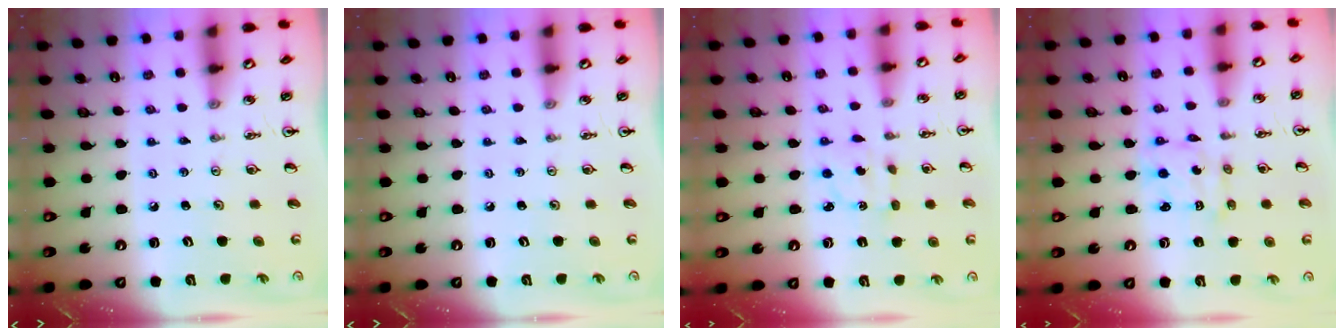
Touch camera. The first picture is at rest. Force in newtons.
{"total": 0.0}
{"total": 2.7, "press": 2.7, "slide": 0.5}
{"total": 2.8, "press": 2.8, "slide": 0.3}